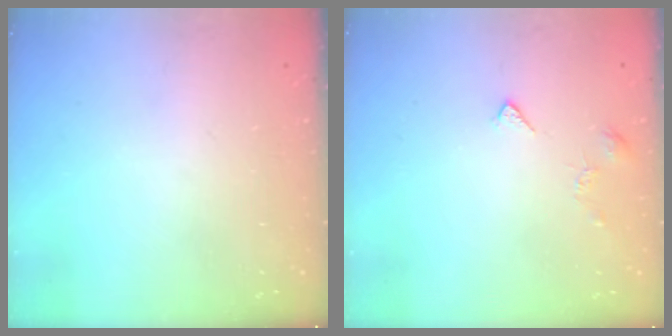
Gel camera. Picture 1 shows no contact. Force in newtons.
{"total": 2.1, "press": 2.0, "slide": 0.4}